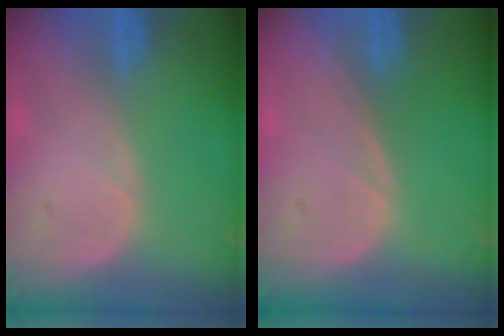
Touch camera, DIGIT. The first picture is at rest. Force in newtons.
{"total": 0.0}